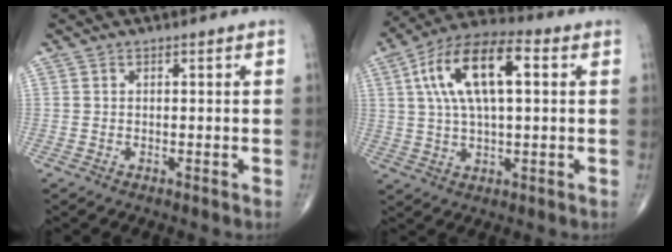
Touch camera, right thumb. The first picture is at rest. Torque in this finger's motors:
{"motor_torque": [-0.41, 2.54, 1.89, 0.29, 0.61]}